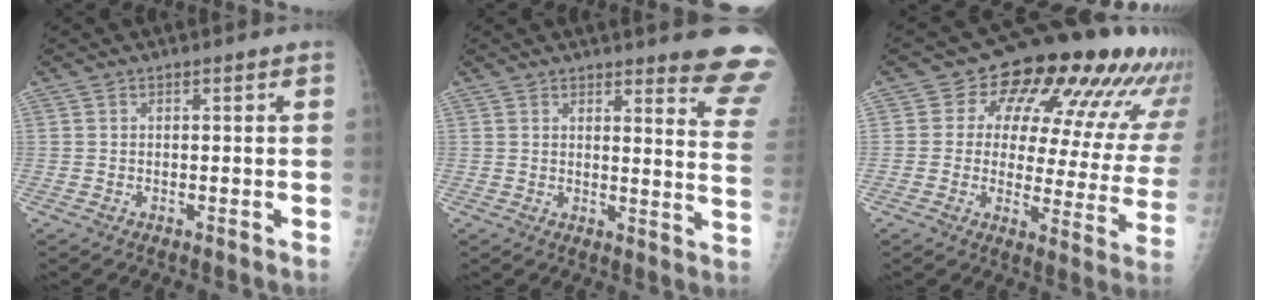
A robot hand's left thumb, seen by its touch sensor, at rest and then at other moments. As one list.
[{"total": 13.3, "force": [11.6, 1.2, 6.5], "torque": [-0.050, -0.108, 0.115]}, {"total": 20.6, "force": [11.8, 9.3, 14.0], "torque": [-0.140, -0.041, 0.138]}]